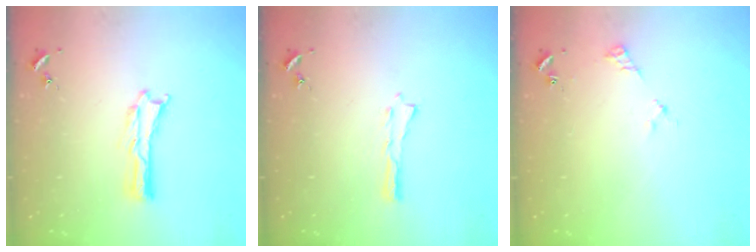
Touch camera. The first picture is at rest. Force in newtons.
{"total": 0.0}
{"total": 2.5, "press": 2.5, "slide": 0.3}